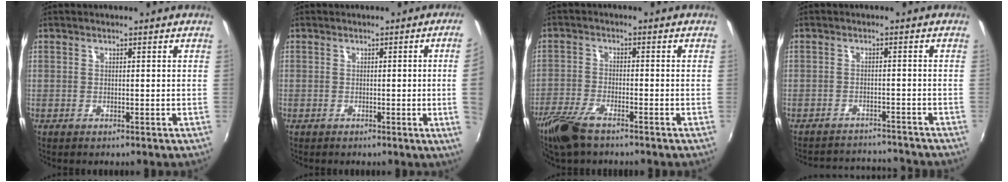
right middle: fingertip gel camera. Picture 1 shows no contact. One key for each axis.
{"total": 6.1, "fx": 0.3, "fy": -2.0, "fz": 5.8, "tx": -0.079, "ty": -0.008, "tz": 0.006}
{"total": 7.8, "fx": -5.8, "fy": 2.4, "fz": 4.8, "tx": -0.123, "ty": -0.017, "tz": -0.118}
{"total": 9.6, "fx": -9.1, "fy": 2.0, "fz": 2.0, "tx": -0.054, "ty": 0.014, "tz": -0.126}